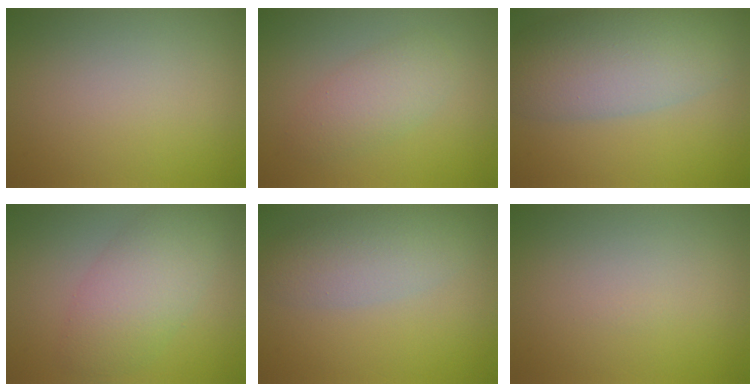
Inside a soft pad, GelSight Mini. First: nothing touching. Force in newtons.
{"total": 3.0, "press": 3.0, "slide": 0.1}
{"total": 8.8, "press": 8.7, "slide": 0.5}
{"total": 5.4, "press": 5.4, "slide": 0.1}
{"total": 4.2, "press": 4.2, "slide": 0.3}
{"total": 0.0}